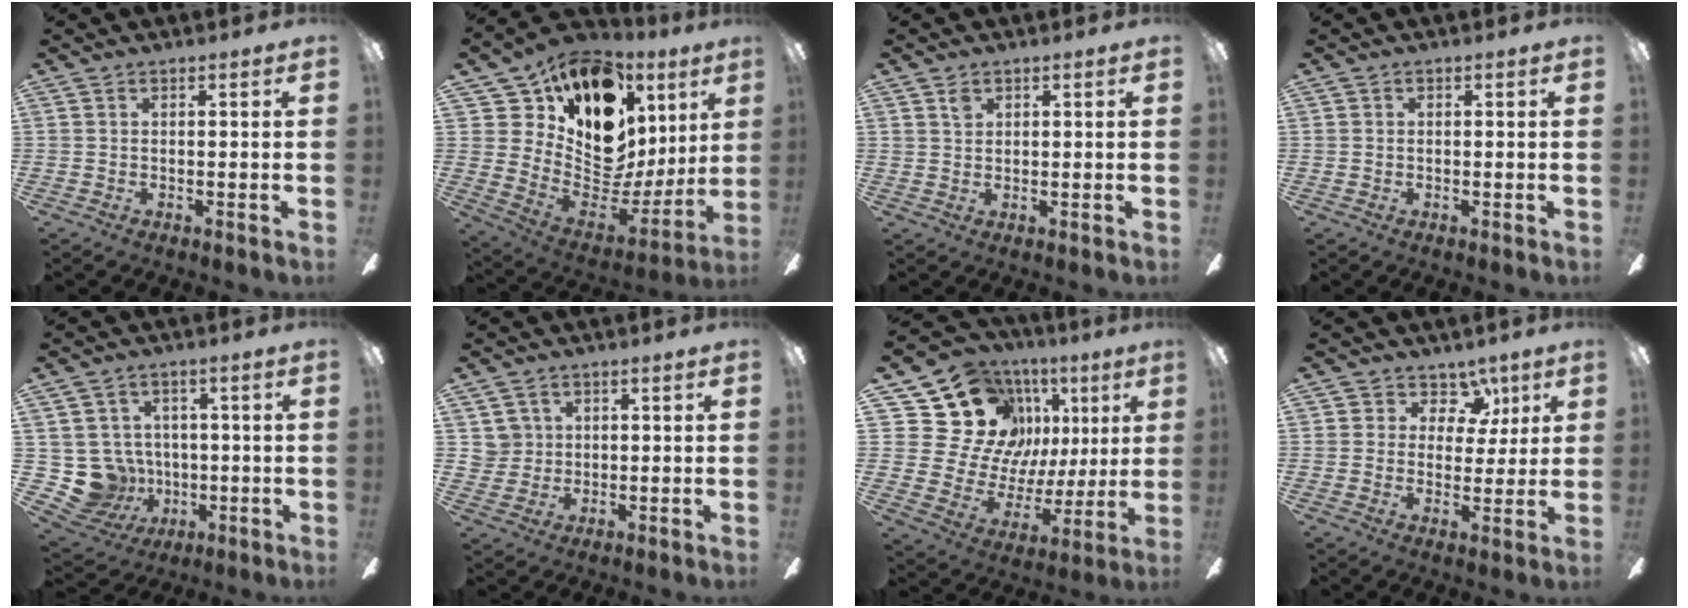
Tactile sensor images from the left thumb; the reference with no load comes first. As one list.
[{"total": 18.5, "force": [12.1, 11.3, 8.4], "torque": [-0.158, -0.107, 0.235]}, {"total": 1.6, "force": [1.3, 0.9, 0.4], "torque": [-0.004, -0.005, 0.023]}, {"total": 0.0}, {"total": 10.6, "force": [-0.8, 10.2, 2.8], "torque": [-0.104, -0.002, -0.004]}, {"total": 4.2, "force": [1.3, 4.0, 0.1], "torque": [-0.002, 0.004, 0.023]}, {"total": 21.4, "force": [9.7, 16.4, 9.9], "torque": [-0.194, -0.059, 0.203]}, {"total": 7.3, "force": [4.0, 5.8, 1.7], "torque": [-0.020, -0.025, 0.075]}]